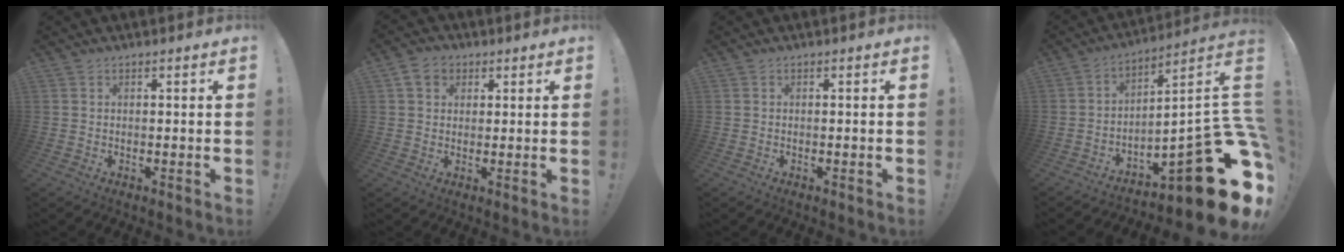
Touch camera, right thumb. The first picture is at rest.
{"total": 5.9, "force": [2.5, 4.7, 2.6], "torque": [-0.037, 0.000, 0.048]}
{"total": 0.0}
{"total": 22.8, "force": [-9.1, 5.8, 20.2], "torque": [-0.232, 0.011, -0.133]}